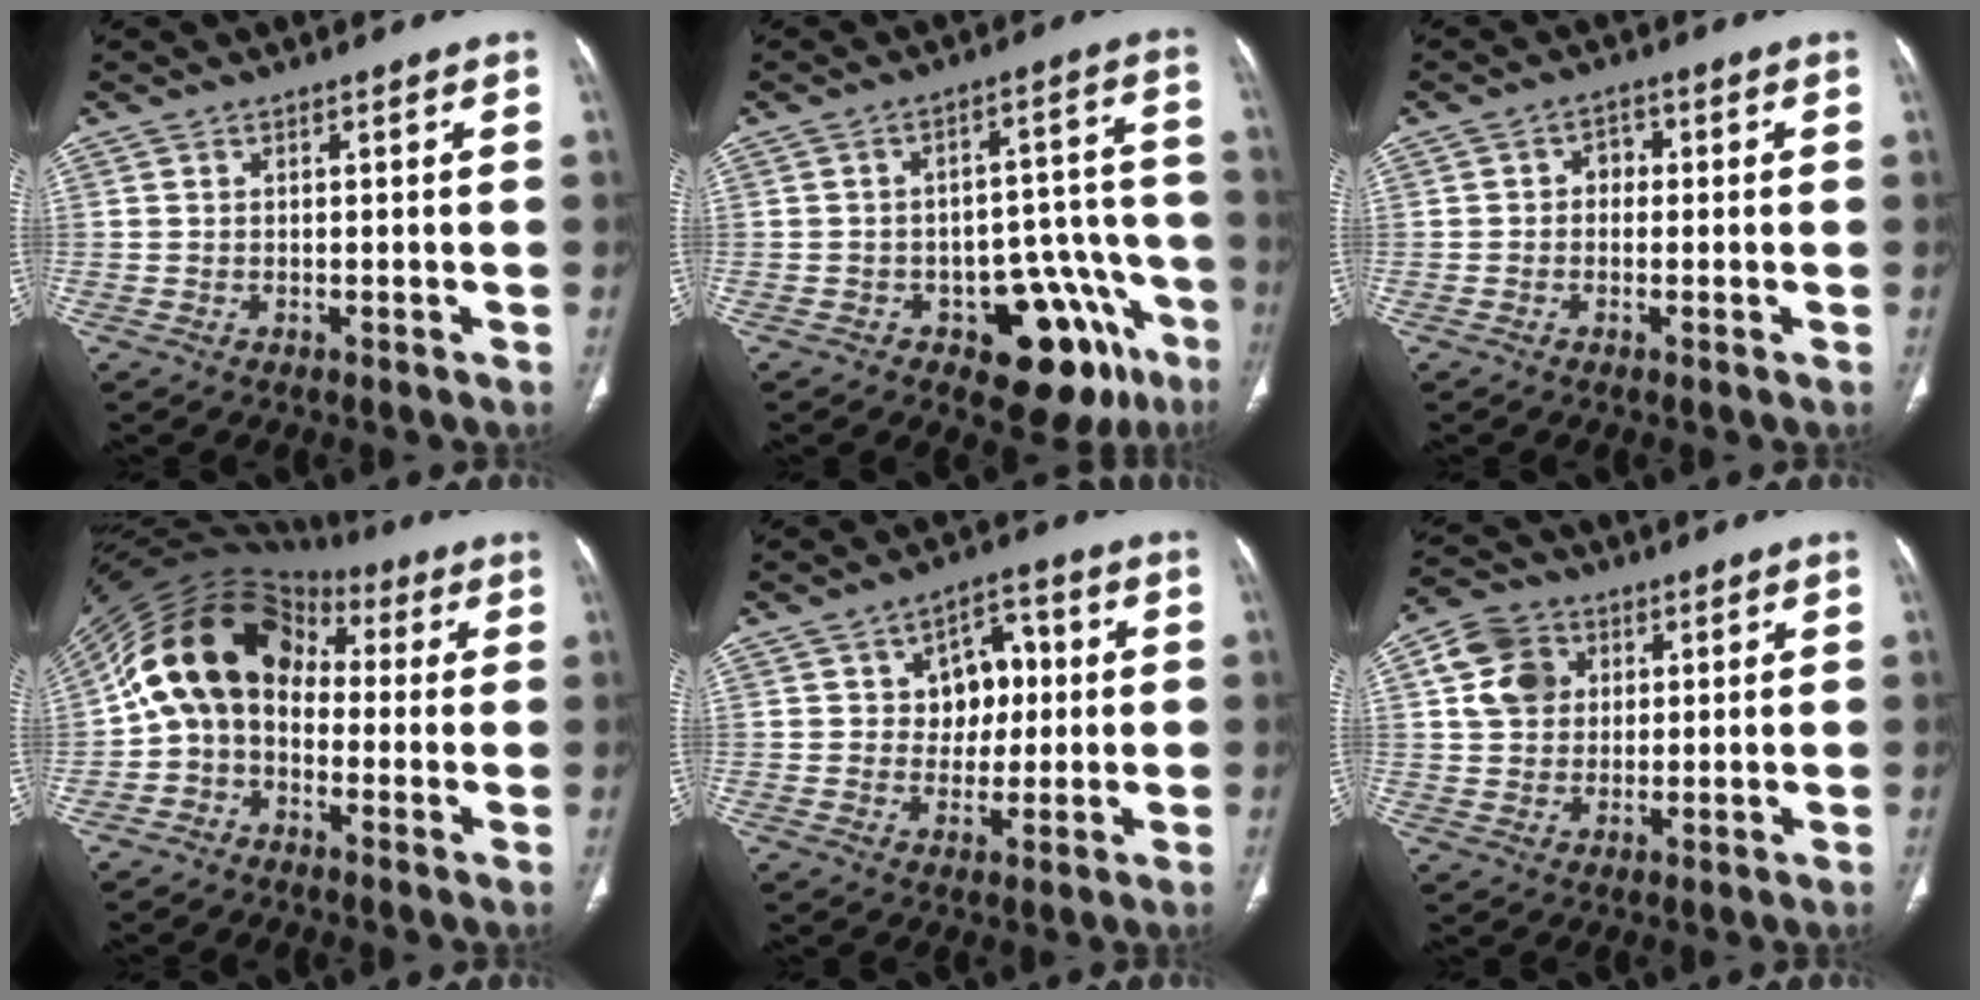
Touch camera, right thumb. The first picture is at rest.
{"total": 15.4, "force": [-8.4, 7.7, 10.3], "torque": [-0.073, 0.072, -0.105]}
{"total": 2.8, "force": [-0.1, 2.3, 1.5], "torque": [-0.004, 0.012, -0.011]}
{"total": 15.4, "force": [0.7, 11.7, 10.0], "torque": [-0.156, 0.059, 0.001]}
{"total": 8.9, "force": [1.6, 6.6, 5.8], "torque": [-0.036, 0.007, 0.023]}
{"total": 9.6, "force": [2.7, 7.9, 4.6], "torque": [-0.065, 0.002, 0.045]}